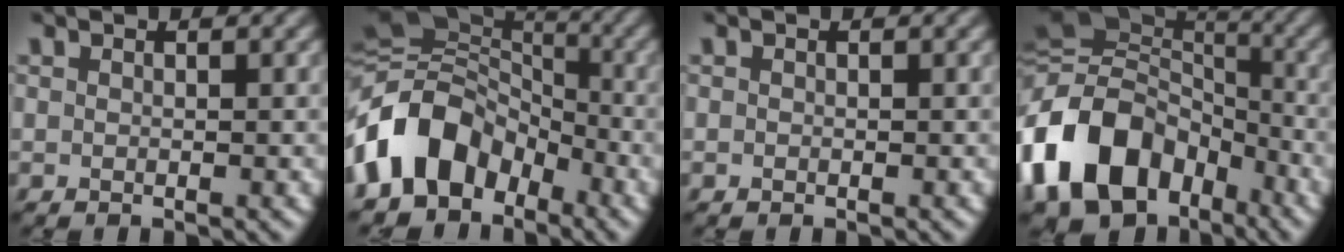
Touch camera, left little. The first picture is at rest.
{"total": 9.6, "force": [-4.3, 6.9, 5.1], "torque": [-0.086, 0.016, -0.100]}
{"total": 0.0}
{"total": 14.9, "force": [-5.6, 10.3, 9.2], "torque": [-0.198, 0.000, -0.113]}